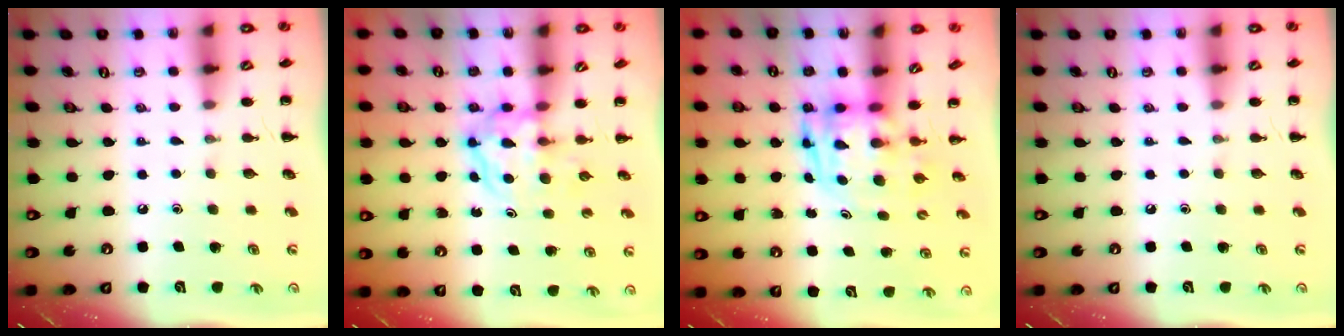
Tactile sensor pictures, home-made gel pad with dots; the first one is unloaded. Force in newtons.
{"total": 4.0, "press": 3.9, "slide": 0.4}
{"total": 3.2, "press": 3.1, "slide": 0.7}
{"total": 0.0}